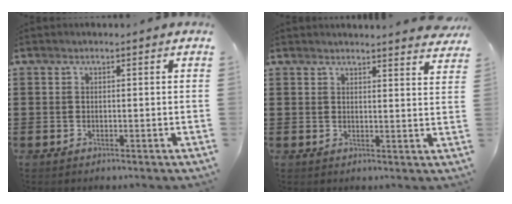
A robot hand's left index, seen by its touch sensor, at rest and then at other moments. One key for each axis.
{"total": 2.9, "fx": 2.8, "fy": -0.4, "fz": 0.2, "tx": -0.005, "ty": -0.014, "tz": 0.052}